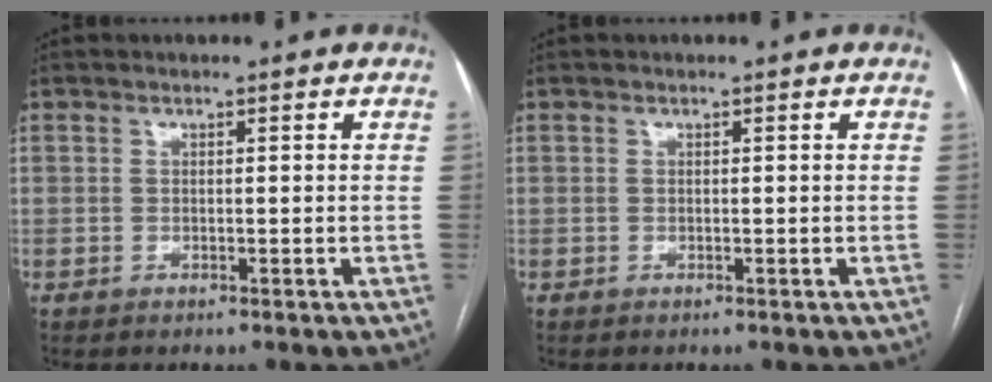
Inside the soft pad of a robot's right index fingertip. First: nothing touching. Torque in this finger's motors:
{"motor_torque": [0.00, 0.00, 0.00, 0.00]}